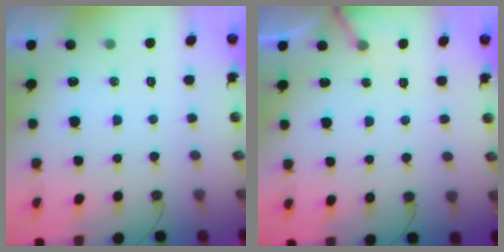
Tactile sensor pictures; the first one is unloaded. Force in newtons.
{"total": 3.6, "press": 3.6, "slide": 0.2}